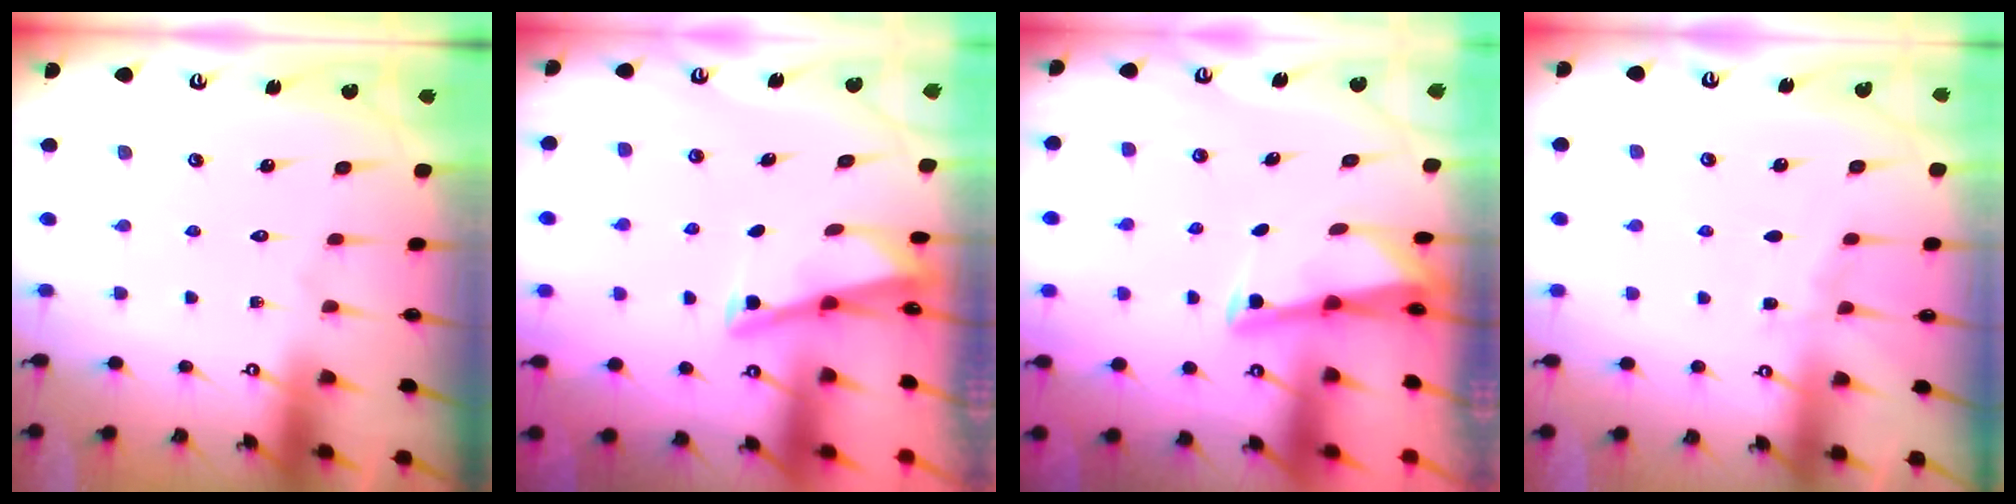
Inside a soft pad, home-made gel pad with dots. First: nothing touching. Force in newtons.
{"total": 2.8, "press": 2.8, "slide": 0.4}
{"total": 2.9, "press": 2.9, "slide": 0.2}
{"total": 4.0, "press": 4.0, "slide": 0.5}